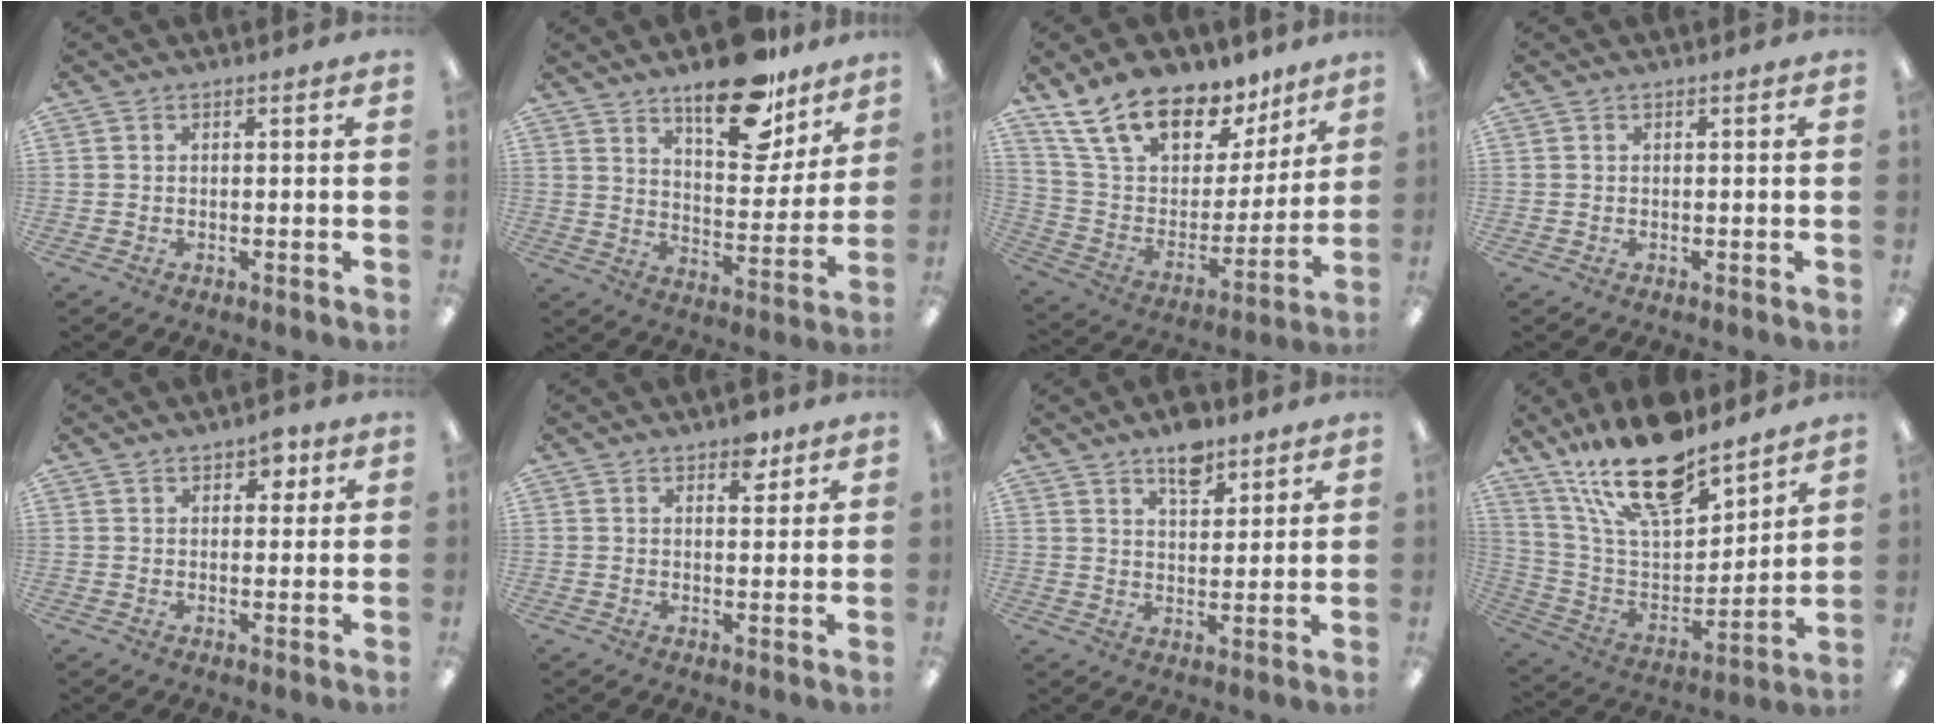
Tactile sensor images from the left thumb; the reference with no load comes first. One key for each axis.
{"total": 18.7, "fx": 13.2, "fy": 8.1, "fz": 10.5, "tx": -0.135, "ty": -0.080, "tz": 0.221}
{"total": 19.2, "fx": 14.0, "fy": 10.2, "fz": 8.4, "tx": -0.151, "ty": -0.088, "tz": 0.255}
{"total": 0.0}
{"total": 3.9, "fx": 2.2, "fy": 2.5, "fz": 2.0, "tx": -0.012, "ty": -0.005, "tz": 0.032}
{"total": 4.6, "fx": 3.2, "fy": 2.4, "fz": 2.3, "tx": -0.011, "ty": -0.015, "tz": 0.049}
{"total": 7.6, "fx": 5.5, "fy": 3.7, "fz": 3.7, "tx": -0.048, "ty": -0.026, "tz": 0.094}
{"total": 21.3, "fx": 16.2, "fy": 7.8, "fz": 11.4, "tx": -0.215, "ty": -0.095, "tz": 0.286}